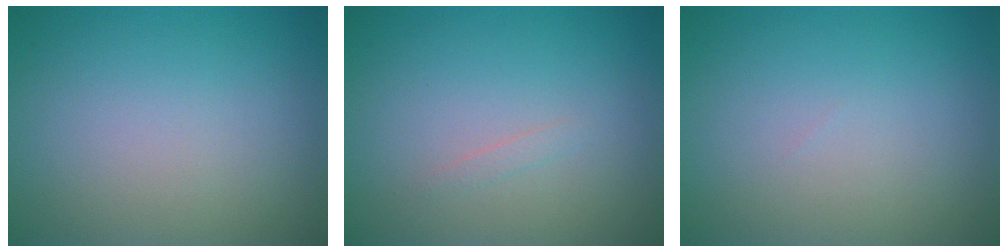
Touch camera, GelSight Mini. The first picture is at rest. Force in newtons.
{"total": 0.5, "press": 0.5, "slide": 0.1}
{"total": 0.0}